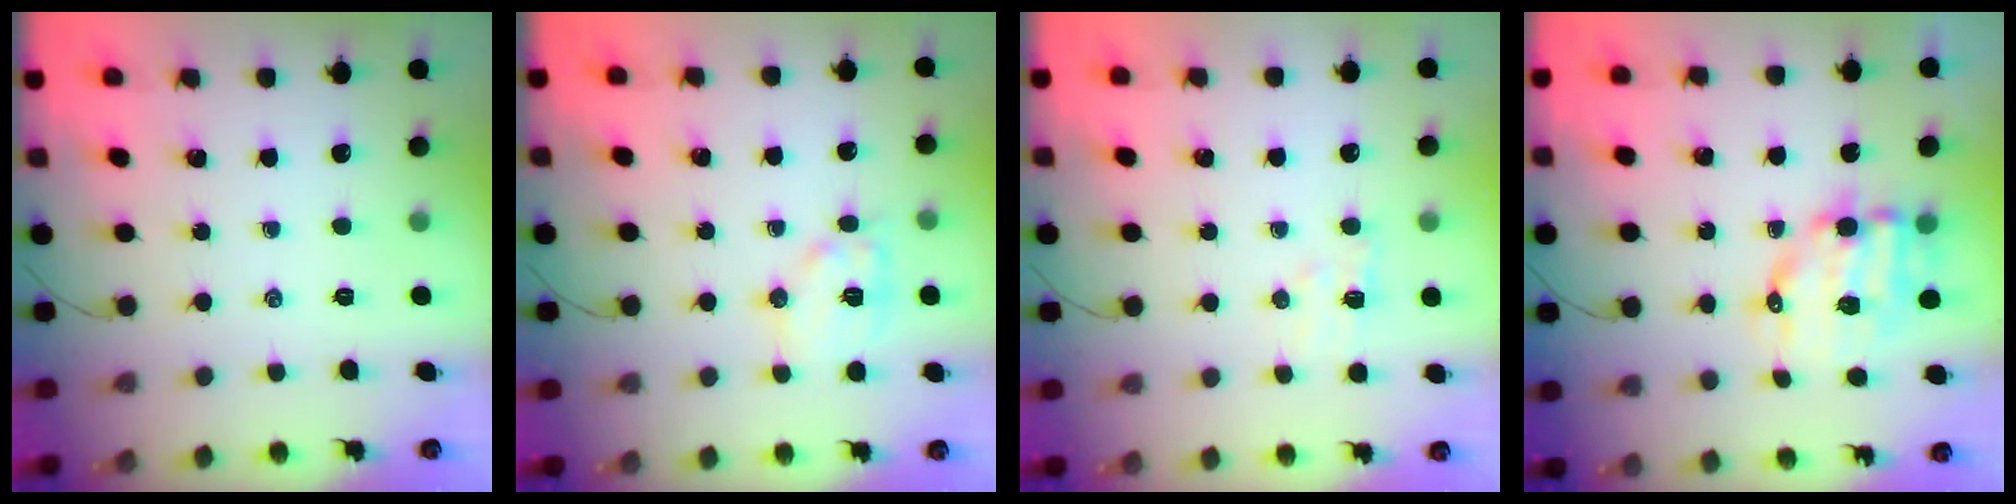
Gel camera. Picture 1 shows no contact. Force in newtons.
{"total": 9.8, "press": 9.8, "slide": 0.6}
{"total": 5.2, "press": 5.0, "slide": 1.3}
{"total": 10.2, "press": 9.9, "slide": 2.1}